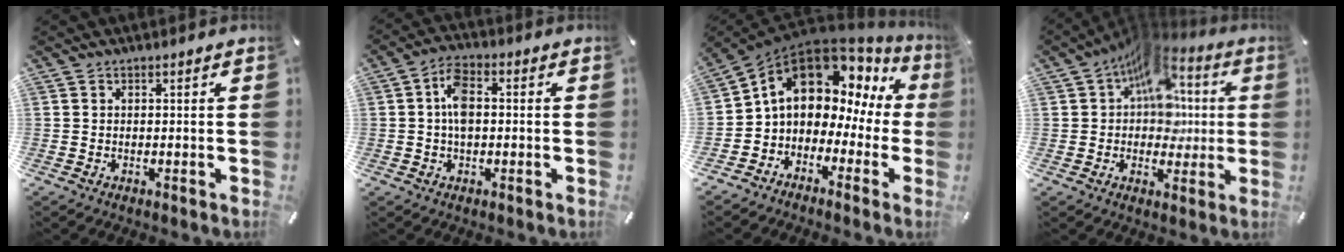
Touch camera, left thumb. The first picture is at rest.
{"total": 6.0, "force": [0.3, 3.4, 4.9], "torque": [-0.090, 0.006, 0.003]}
{"total": 11.5, "force": [5.7, 8.2, 5.8], "torque": [-0.104, -0.040, 0.099]}
{"total": 15.3, "force": [4.4, 11.0, 9.8], "torque": [-0.145, -0.036, 0.083]}